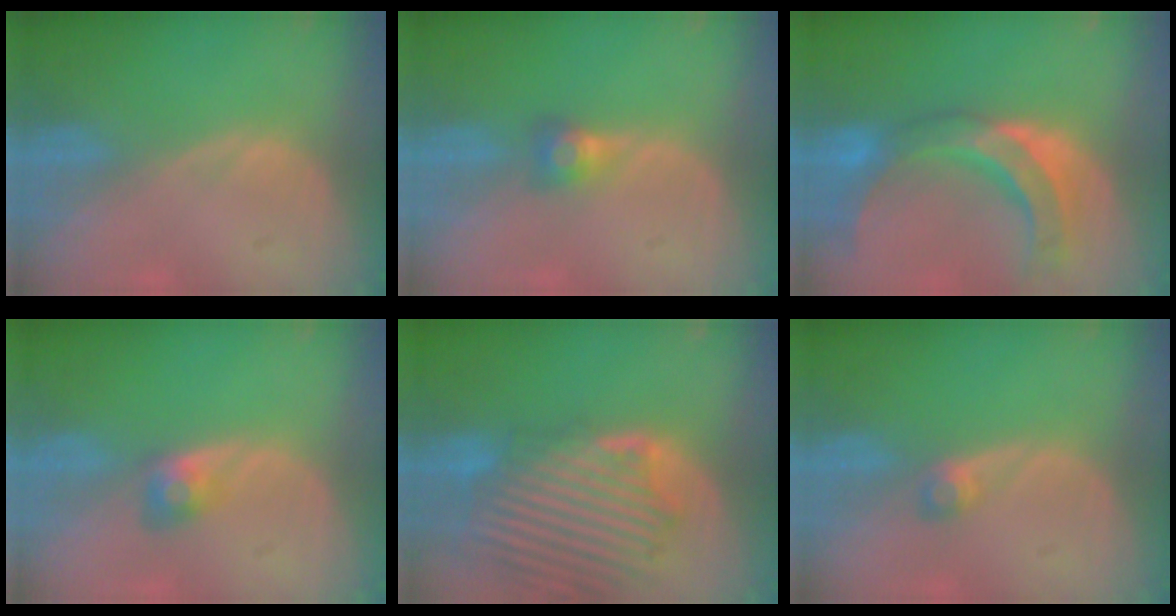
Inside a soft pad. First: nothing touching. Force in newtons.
{"total": 2.7, "press": 2.5, "slide": 1.0}
{"total": 10.7, "press": 9.4, "slide": 5.0}
{"total": 2.9, "press": 2.5, "slide": 1.4}
{"total": 13.3, "press": 11.6, "slide": 6.4}
{"total": 2.0, "press": 1.7, "slide": 1.1}